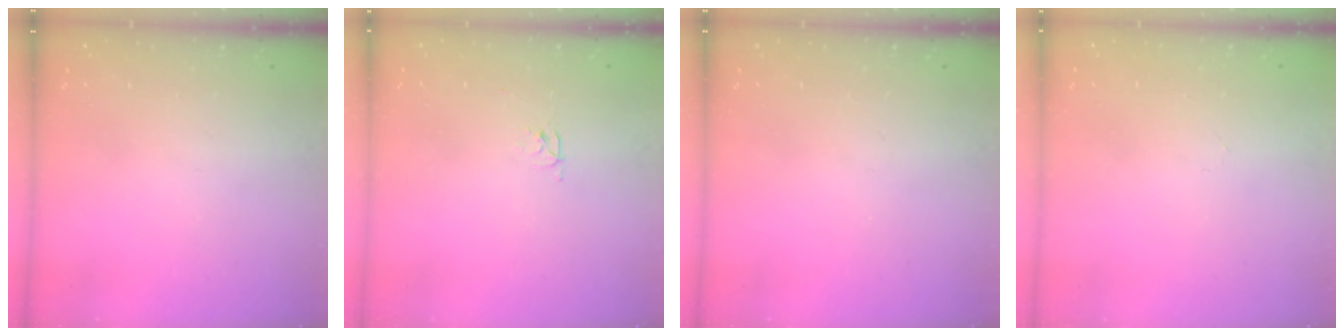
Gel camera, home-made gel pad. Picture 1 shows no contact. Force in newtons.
{"total": 2.4, "press": 2.4, "slide": 0.3}
{"total": 0.0}
{"total": 0.0}